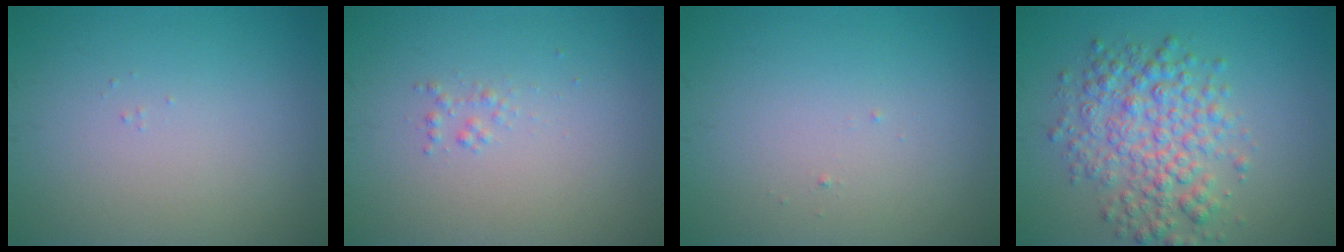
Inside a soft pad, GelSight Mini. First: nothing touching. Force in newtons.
{"total": 0.7, "press": 0.7, "slide": 0.0}
{"total": 0.0}
{"total": 5.4, "press": 5.4, "slide": 0.0}